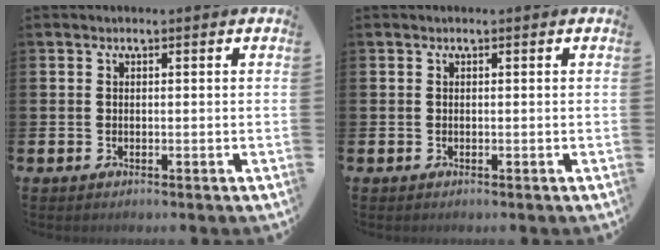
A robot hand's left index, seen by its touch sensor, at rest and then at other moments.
{"total": 0.0}